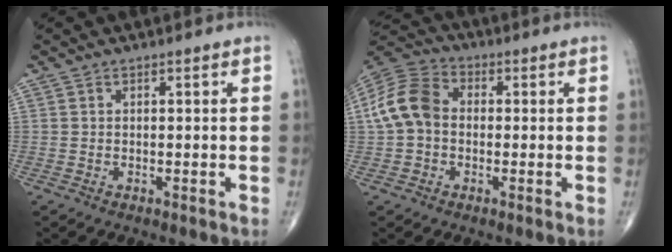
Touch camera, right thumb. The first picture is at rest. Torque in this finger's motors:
{"motor_torque": [-0.26, 0.65, 0.87, -0.08, 0.31]}